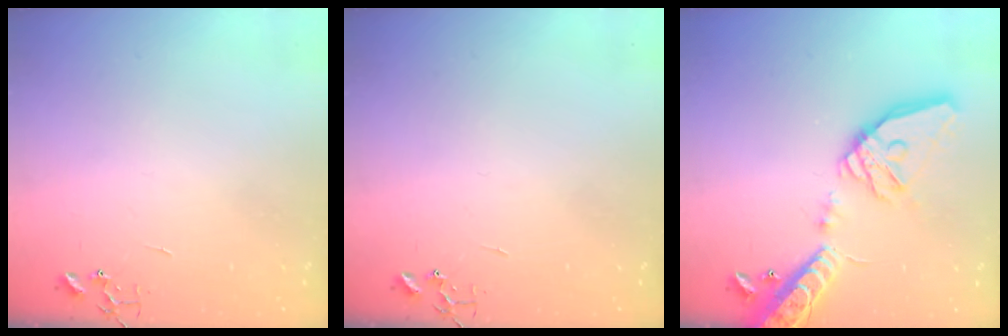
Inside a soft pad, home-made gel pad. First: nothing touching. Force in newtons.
{"total": 0.0}
{"total": 21.3, "press": 20.9, "slide": 3.7}